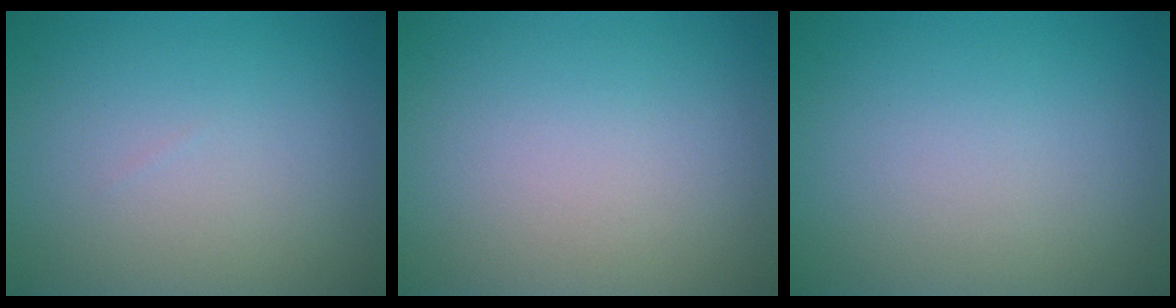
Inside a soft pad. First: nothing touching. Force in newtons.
{"total": 0.0}
{"total": 0.0}